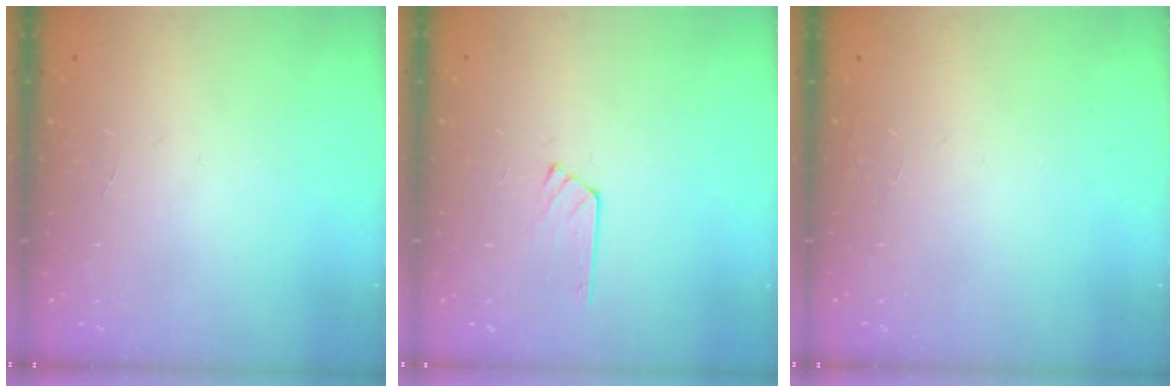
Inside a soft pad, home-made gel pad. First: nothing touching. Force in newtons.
{"total": 5.7, "press": 5.7, "slide": 0.6}
{"total": 0.0}